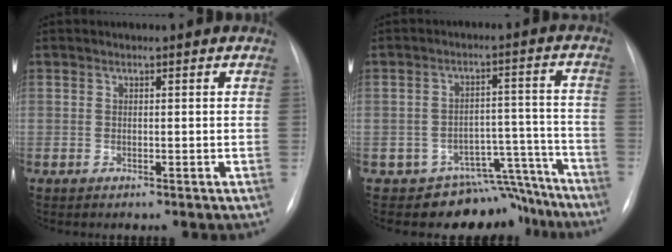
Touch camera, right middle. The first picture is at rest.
{"total": 10.2, "force": [-9.1, 4.5, -0.5], "torque": [0.045, 0.074, -0.119]}